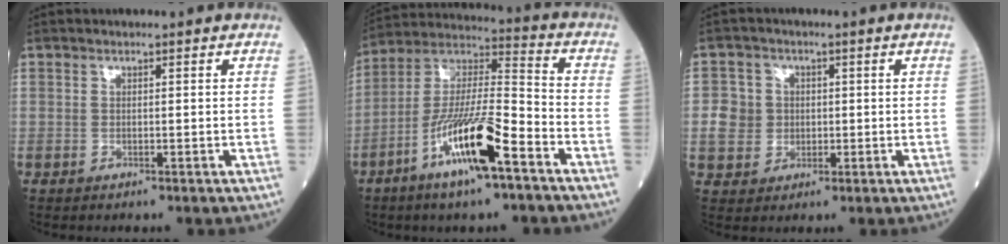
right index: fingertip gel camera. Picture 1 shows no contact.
{"total": 15.3, "force": [-7.6, 2.1, 13.1], "torque": [-0.257, -0.006, -0.138]}
{"total": 5.1, "force": [-0.1, 4.9, 1.5], "torque": [-0.036, 0.014, 0.003]}